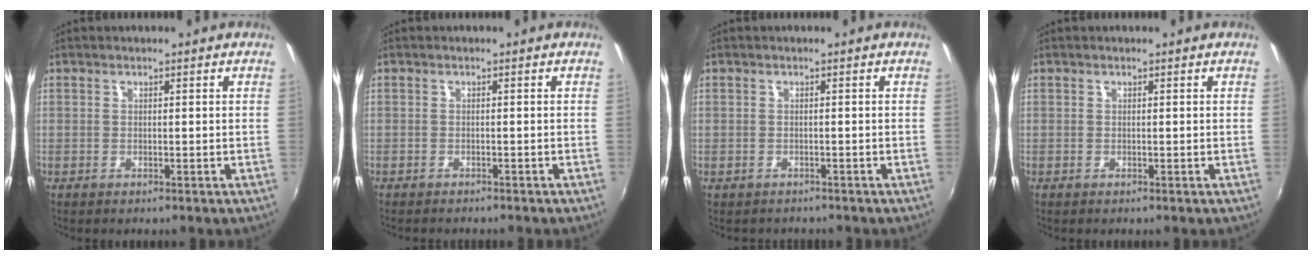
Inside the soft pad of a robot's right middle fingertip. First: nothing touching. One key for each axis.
{"total": 2.2, "fx": -2.1, "fy": 0.1, "fz": 0.6, "tx": -0.016, "ty": -0.011, "tz": -0.032}
{"total": 1.1, "fx": -0.9, "fy": 0.7, "fz": -0.2, "tx": -0.001, "ty": 0.002, "tz": -0.013}
{"total": 0.0}